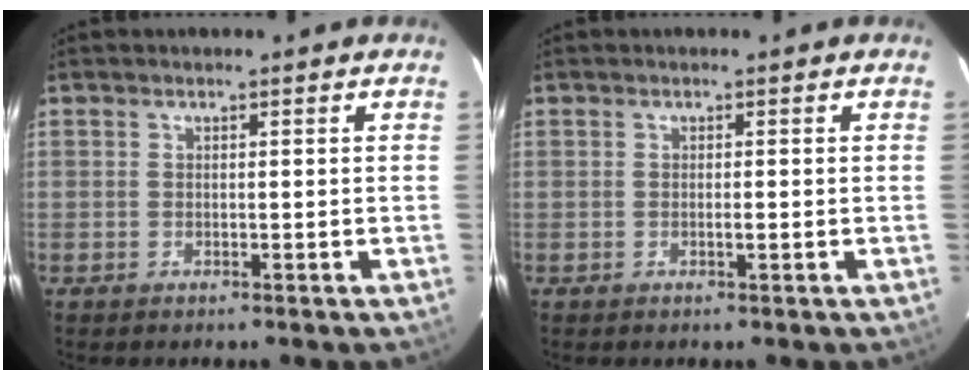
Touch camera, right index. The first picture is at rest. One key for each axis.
{"total": 0.7, "fx": -0.1, "fy": 0.0, "fz": 0.6, "tx": -0.013, "ty": 0.000, "tz": -0.002}